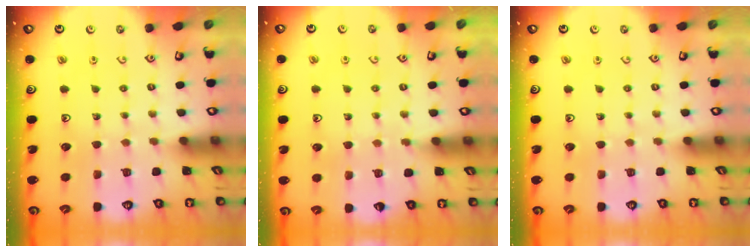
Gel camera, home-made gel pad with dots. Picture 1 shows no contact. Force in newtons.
{"total": 4.5, "press": 4.4, "slide": 0.4}
{"total": 0.0}